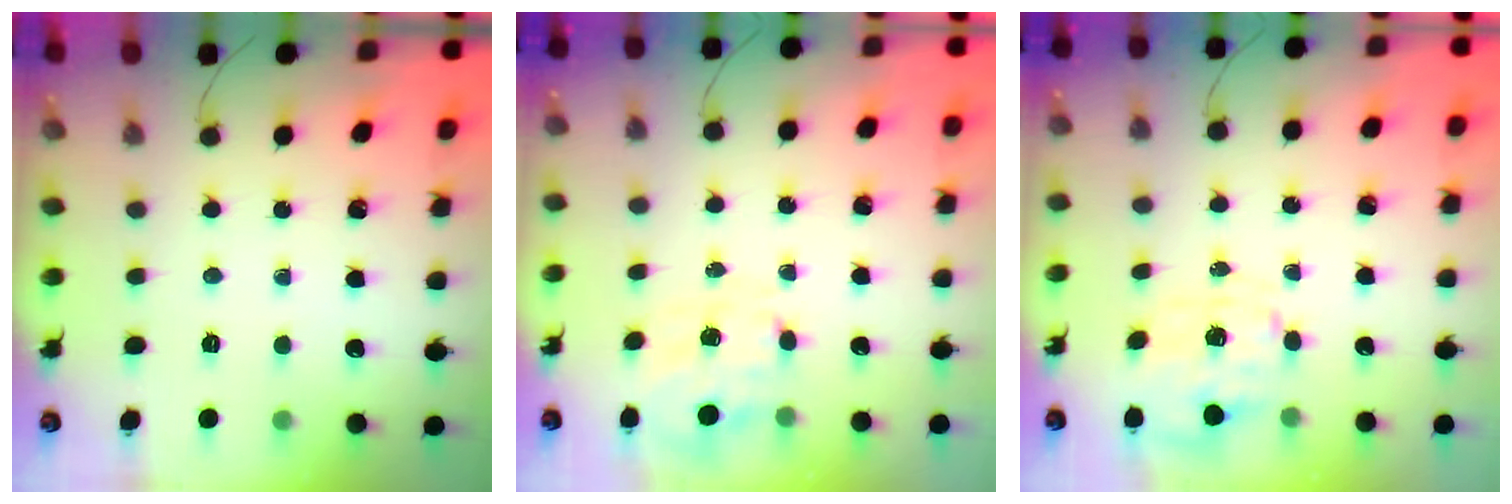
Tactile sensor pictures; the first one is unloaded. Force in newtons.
{"total": 5.2, "press": 5.1, "slide": 0.8}
{"total": 2.8, "press": 2.6, "slide": 0.9}